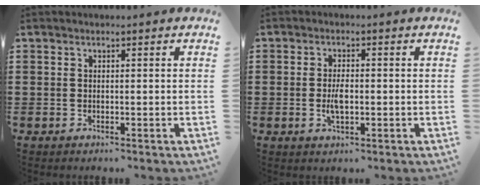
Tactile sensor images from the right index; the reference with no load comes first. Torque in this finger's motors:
{"motor_torque": [2.14, 0.00, 0.45, 0.13]}